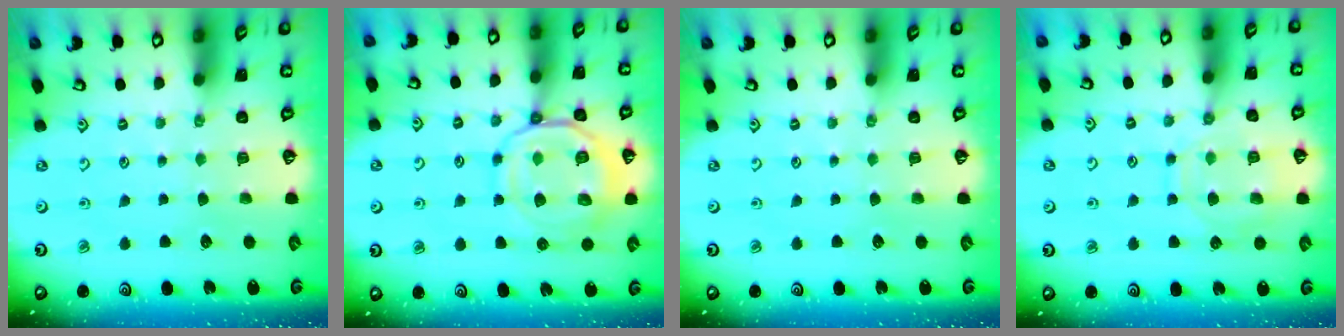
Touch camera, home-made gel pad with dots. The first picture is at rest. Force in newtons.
{"total": 14.0, "press": 13.9, "slide": 1.5}
{"total": 0.0}
{"total": 11.7, "press": 11.7, "slide": 1.1}